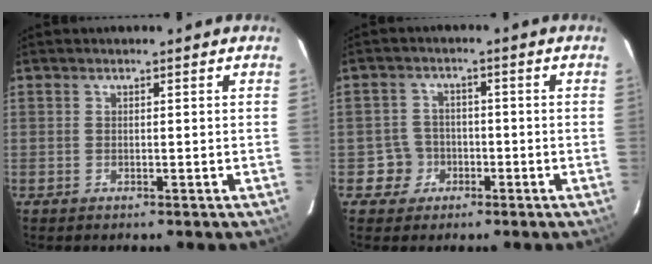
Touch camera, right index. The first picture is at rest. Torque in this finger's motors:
{"motor_torque": [-0.18, -0.05, -0.47, -0.21]}